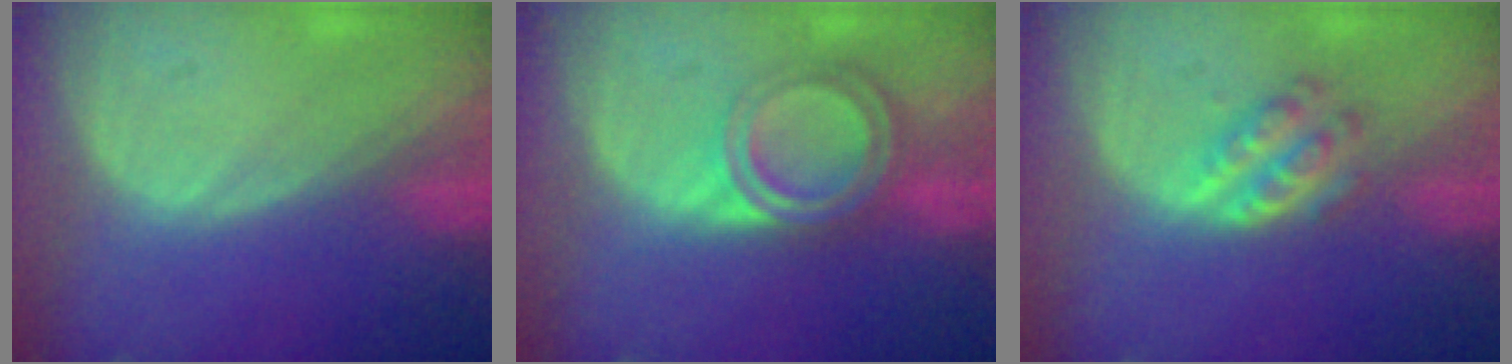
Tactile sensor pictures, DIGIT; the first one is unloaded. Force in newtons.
{"total": 6.4, "press": 5.4, "slide": 3.3}
{"total": 4.2, "press": 4.2, "slide": 0.1}